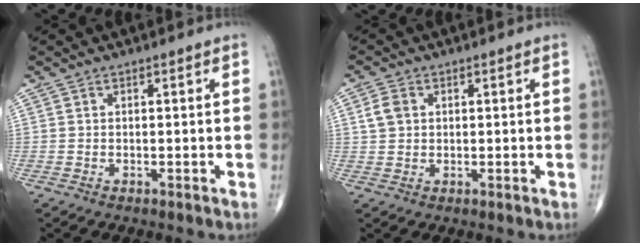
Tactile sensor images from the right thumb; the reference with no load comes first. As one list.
[{"total": 3.5, "force": [0.9, 2.7, 2.0], "torque": [-0.034, 0.004, 0.018]}]